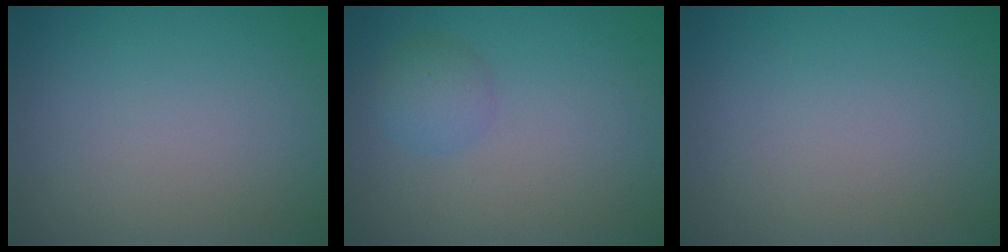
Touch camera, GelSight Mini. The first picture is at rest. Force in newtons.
{"total": 2.1, "press": 2.1, "slide": 0.1}
{"total": 0.0}